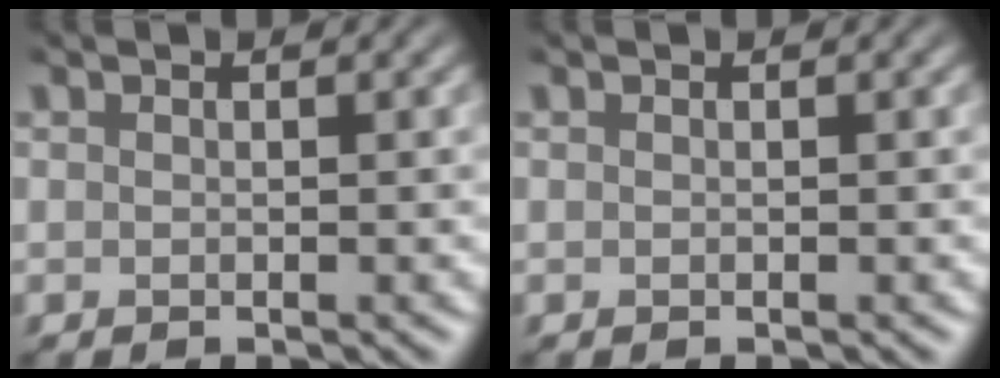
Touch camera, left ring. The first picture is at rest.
{"total": 0.0}